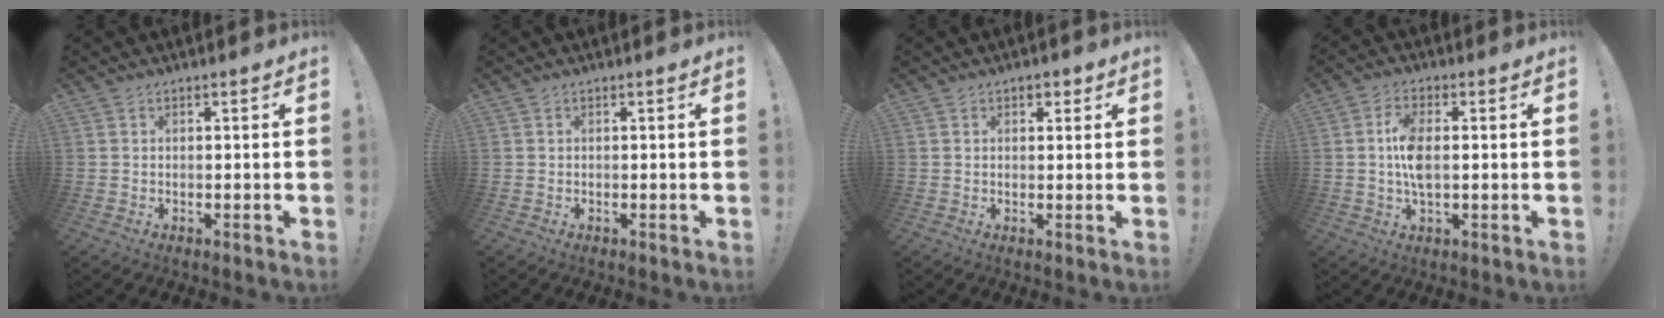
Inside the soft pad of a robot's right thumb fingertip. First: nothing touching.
{"total": 0.0}
{"total": 2.1, "force": [1.0, 1.4, 1.0], "torque": [-0.004, -0.003, 0.014]}
{"total": 8.2, "force": [0.3, 3.7, 7.3], "torque": [-0.140, -0.003, 0.003]}